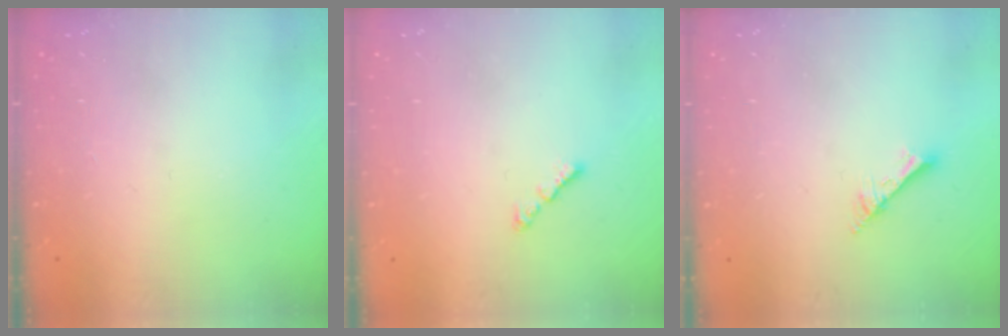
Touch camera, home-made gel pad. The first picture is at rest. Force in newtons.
{"total": 1.6, "press": 1.5, "slide": 0.5}
{"total": 2.0, "press": 2.0, "slide": 0.1}